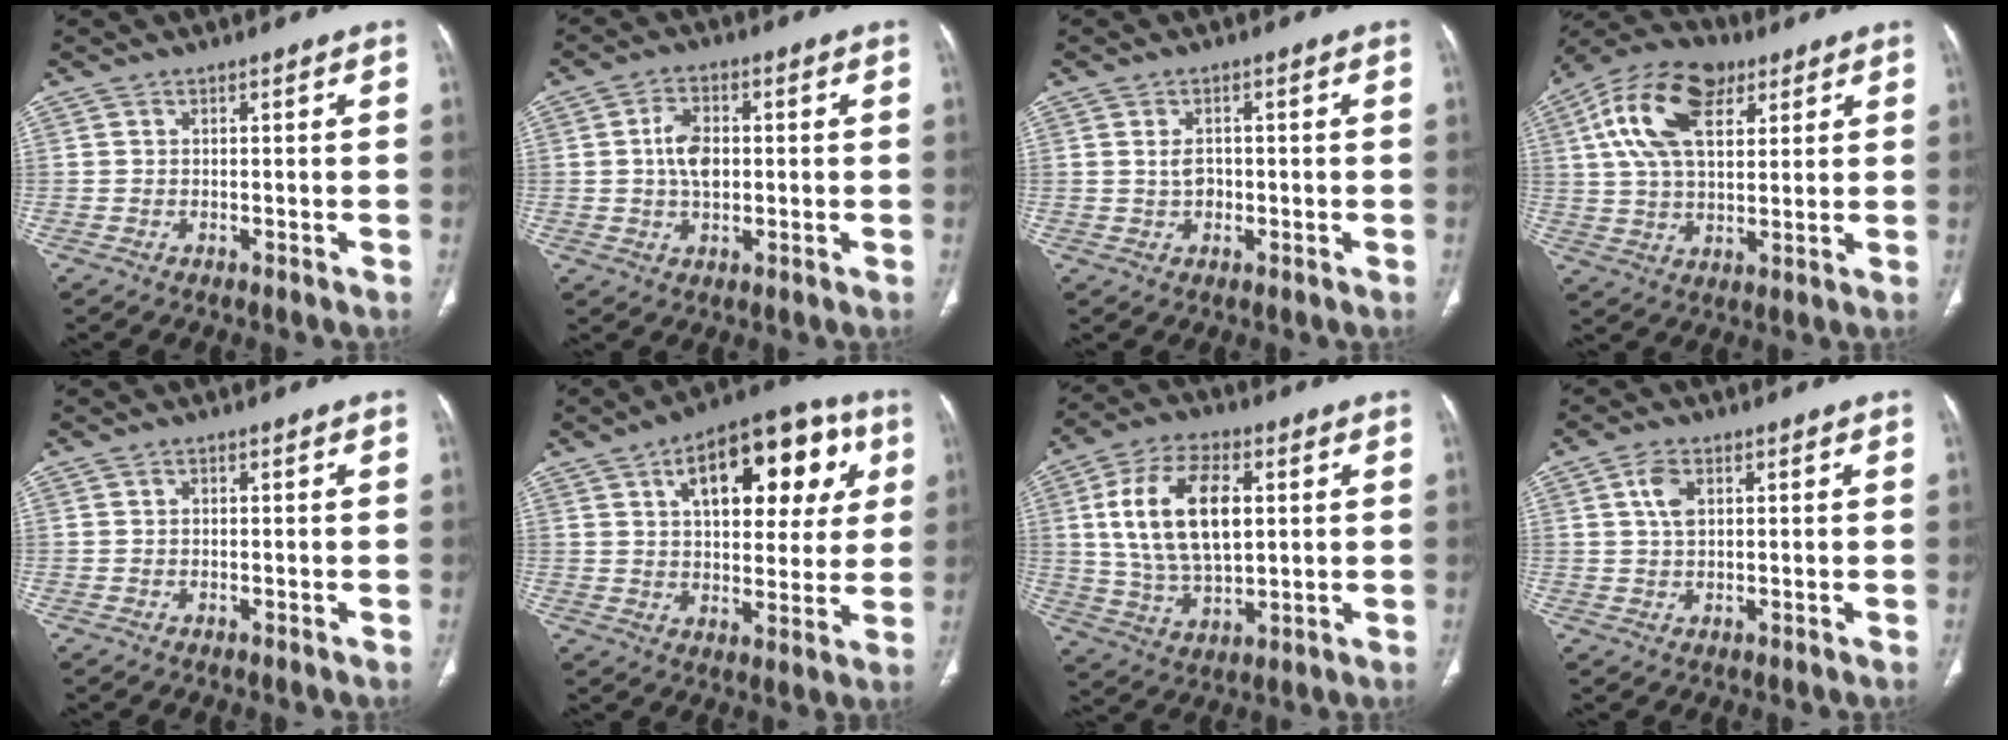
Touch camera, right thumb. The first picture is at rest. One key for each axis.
{"total": 6.2, "fx": 0.4, "fy": 3.9, "fz": 4.8, "tx": -0.081, "ty": 0.006, "tz": 0.007}
{"total": 2.4, "fx": 0.1, "fy": 1.7, "fz": 1.7, "tx": -0.027, "ty": 0.003, "tz": 0.005}
{"total": 16.8, "fx": 6.4, "fy": 9.5, "fz": 12.2, "tx": -0.216, "ty": 0.005, "tz": 0.110}
{"total": 0.5, "fx": 0.2, "fy": 0.4, "fz": 0.3, "tx": -0.006, "ty": 0.005, "tz": 0.003}
{"total": 21.2, "fx": 7.7, "fy": 10.7, "fz": 16.7, "tx": -0.190, "ty": 0.008, "tz": 0.109}
{"total": 17.5, "fx": 3.5, "fy": 9.6, "fz": 14.2, "tx": -0.254, "ty": -0.002, "tz": 0.068}
{"total": 4.1, "fx": 1.4, "fy": 2.4, "fz": 3.0, "tx": -0.059, "ty": 0.002, "tz": 0.028}